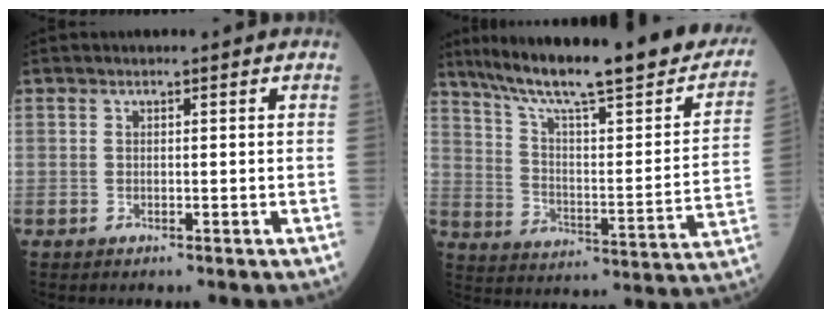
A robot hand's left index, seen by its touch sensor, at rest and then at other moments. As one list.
[{"total": 28.3, "force": [22.8, 3.5, 16.5], "torque": [-0.259, -0.031, 0.312]}]